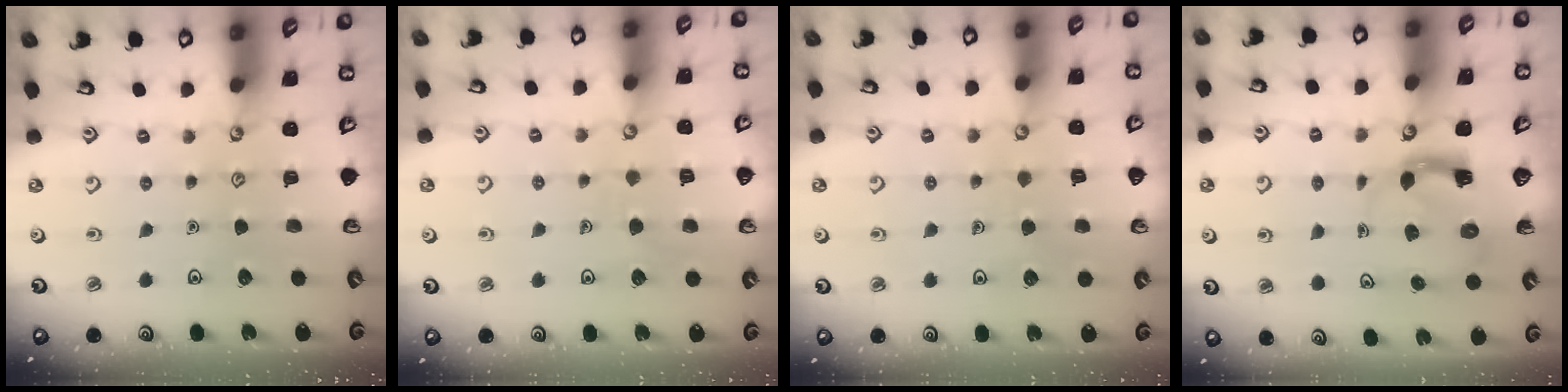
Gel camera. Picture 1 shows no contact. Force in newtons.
{"total": 4.9, "press": 4.9, "slide": 0.3}
{"total": 2.9, "press": 2.9, "slide": 0.2}
{"total": 3.5, "press": 3.5, "slide": 0.5}